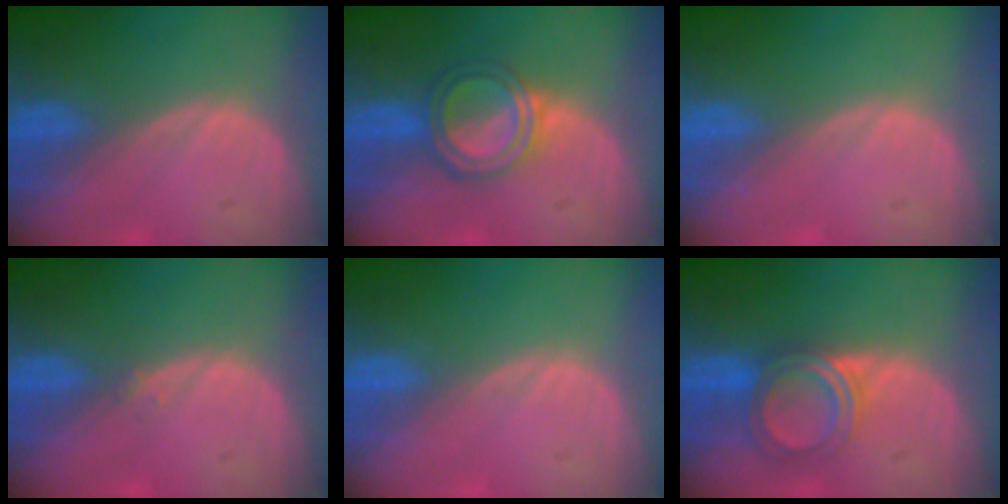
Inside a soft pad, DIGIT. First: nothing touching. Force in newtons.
{"total": 5.6, "press": 5.3, "slide": 1.7}
{"total": 0.0}
{"total": 0.6, "press": 0.5, "slide": 0.3}
{"total": 0.0}
{"total": 5.2, "press": 5.1, "slide": 0.3}